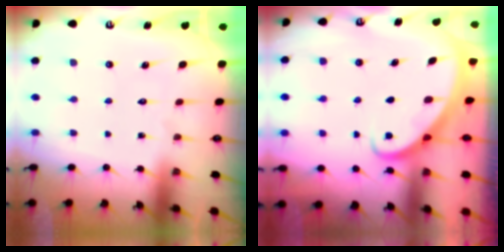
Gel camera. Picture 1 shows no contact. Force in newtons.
{"total": 3.0, "press": 3.0, "slide": 0.2}